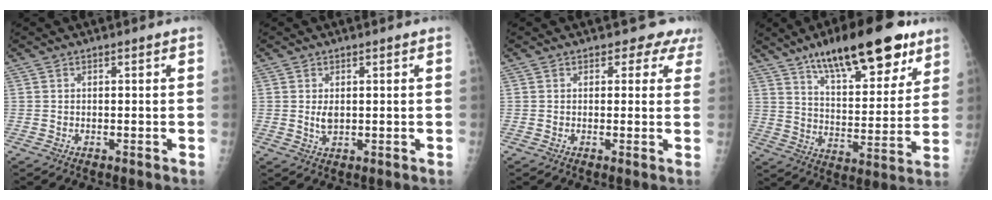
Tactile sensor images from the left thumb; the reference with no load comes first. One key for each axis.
{"total": 2.3, "fx": 0.5, "fy": 1.3, "fz": 1.8, "tx": -0.032, "ty": -0.007, "tz": 0.014}
{"total": 3.9, "fx": 3.1, "fy": 2.3, "fz": 0.6, "tx": 0.028, "ty": -0.014, "tz": 0.019}
{"total": 21.8, "fx": 14.2, "fy": 7.6, "fz": 14.8, "tx": -0.187, "ty": -0.052, "tz": 0.224}